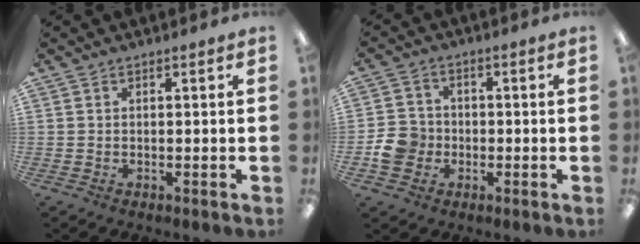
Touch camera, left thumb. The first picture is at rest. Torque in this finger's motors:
{"motor_torque": [-0.46, 0.48, -0.02, 0.02, 0.01]}